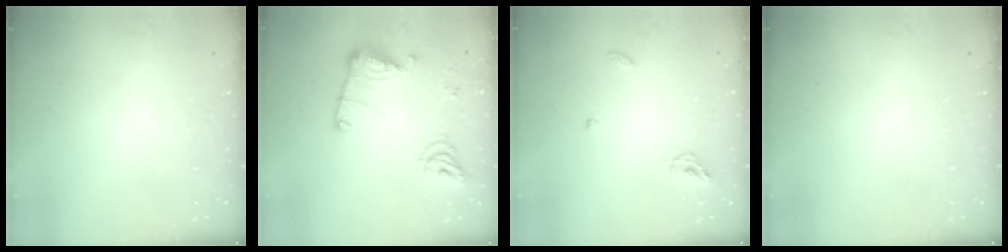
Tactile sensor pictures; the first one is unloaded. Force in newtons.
{"total": 14.9, "press": 14.9, "slide": 1.3}
{"total": 7.0, "press": 6.9, "slide": 0.8}
{"total": 0.0}